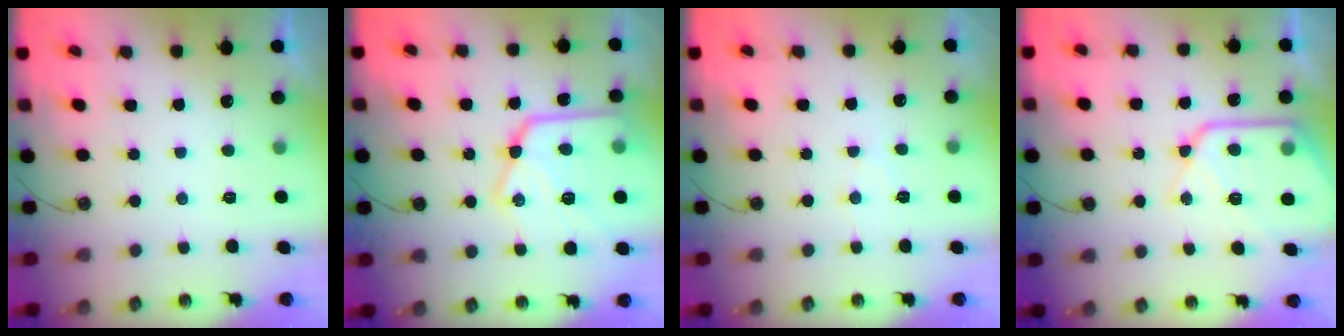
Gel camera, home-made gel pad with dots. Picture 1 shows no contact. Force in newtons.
{"total": 22.0, "press": 21.9, "slide": 1.8}
{"total": 5.3, "press": 5.2, "slide": 0.7}
{"total": 15.7, "press": 15.6, "slide": 1.3}